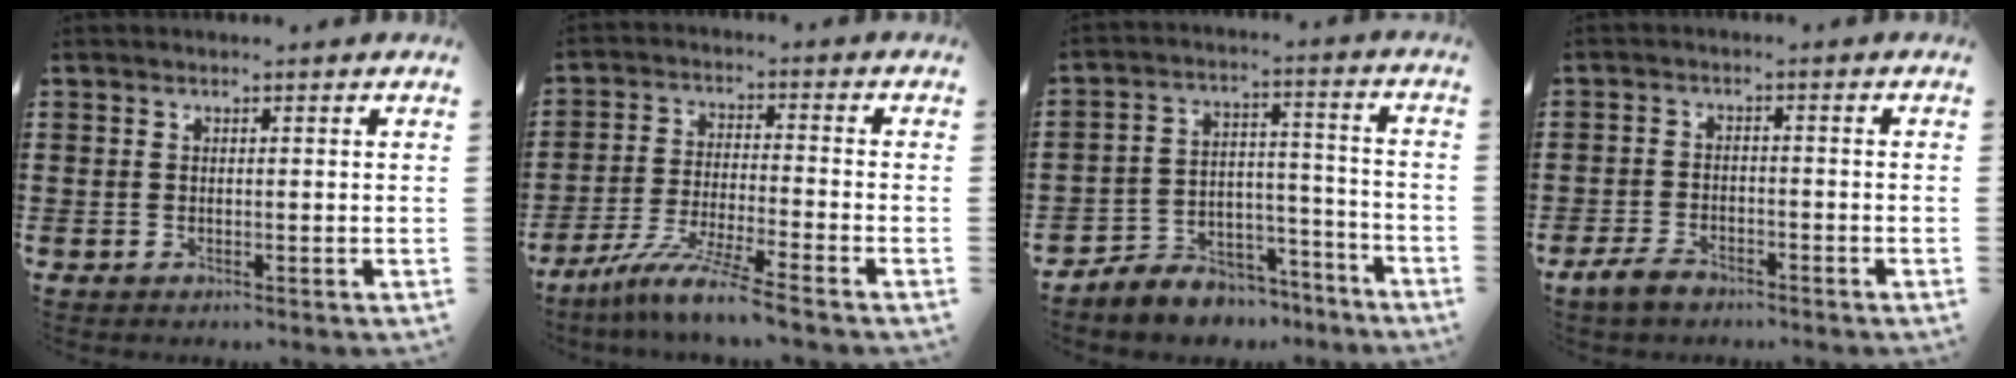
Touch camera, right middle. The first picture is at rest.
{"total": 8.2, "force": [-7.0, -0.5, 4.2], "torque": [-0.088, -0.014, -0.136]}
{"total": 6.5, "force": [-6.1, 2.3, 0.3], "torque": [-0.009, 0.020, -0.121]}
{"total": 3.4, "force": [-2.7, 1.4, 1.4], "torque": [-0.032, 0.007, -0.056]}